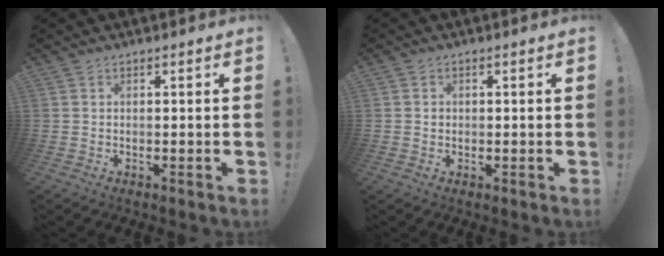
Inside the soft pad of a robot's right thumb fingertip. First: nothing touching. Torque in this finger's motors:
{"motor_torque": [-0.12, -0.01, -0.15, 0.05, -0.01]}